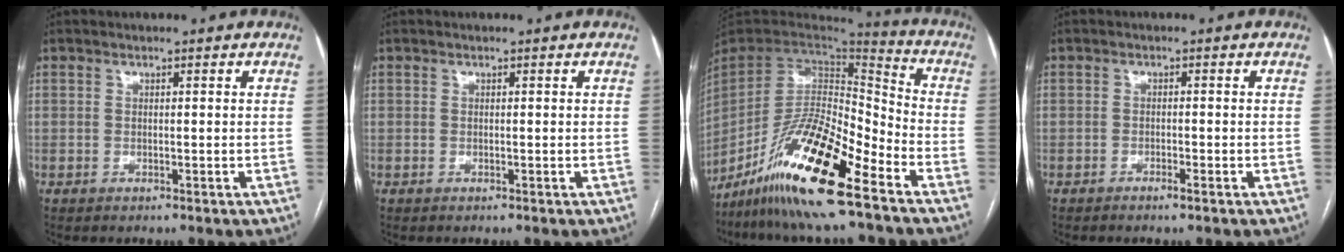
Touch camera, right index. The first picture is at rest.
{"total": 0.0}
{"total": 18.7, "force": [-12.1, 2.6, 14.1], "torque": [-0.290, -0.020, -0.224]}
{"total": 1.3, "force": [-0.9, 0.0, 0.9], "torque": [-0.018, 0.000, -0.016]}